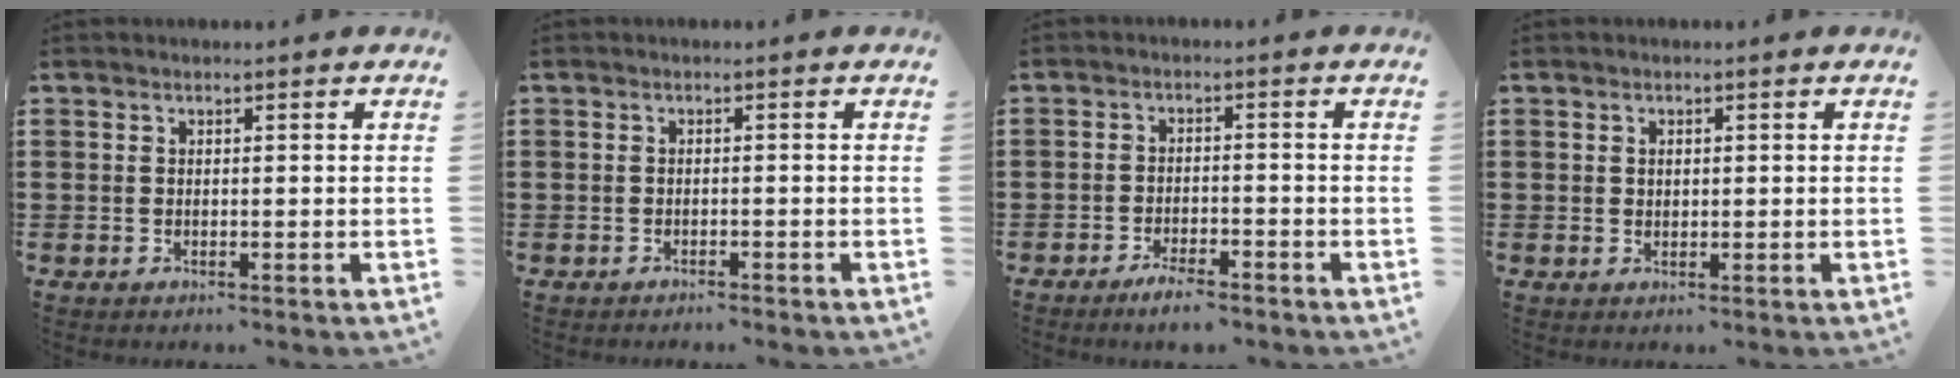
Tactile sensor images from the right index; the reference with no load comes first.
{"total": 1.0, "force": [-1.0, -0.3, 0.0], "torque": [-0.003, -0.002, -0.020]}
{"total": 3.1, "force": [-2.8, 0.2, 1.2], "torque": [-0.022, 0.004, -0.054]}
{"total": 0.7, "force": [0.2, 0.5, 0.4], "torque": [-0.011, 0.004, 0.005]}